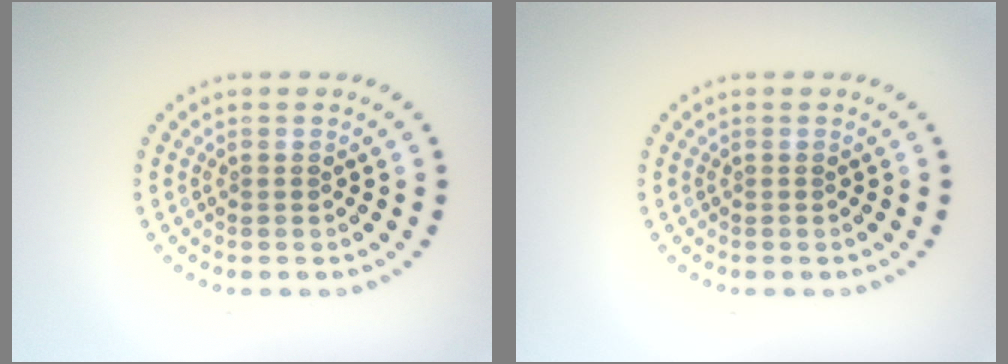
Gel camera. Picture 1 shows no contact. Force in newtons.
{"total": 0.0}